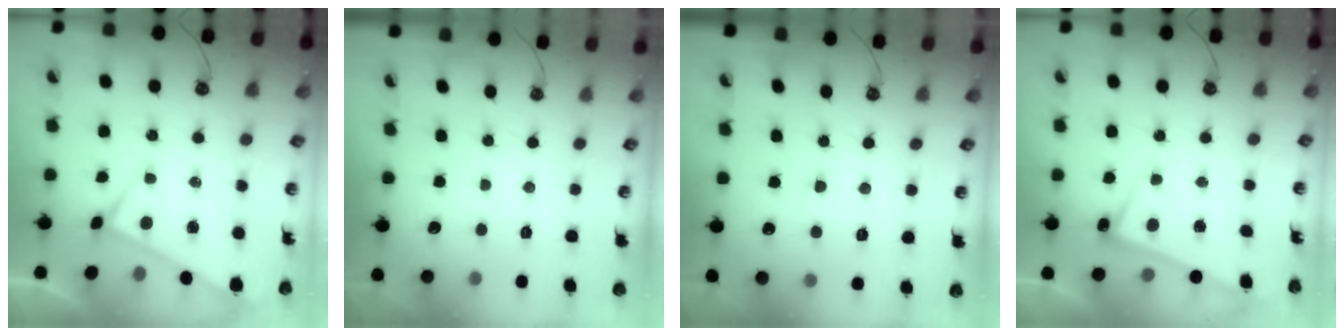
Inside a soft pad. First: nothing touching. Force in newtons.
{"total": 0.0}
{"total": 2.7, "press": 2.6, "slide": 0.8}
{"total": 2.7, "press": 2.6, "slide": 0.6}